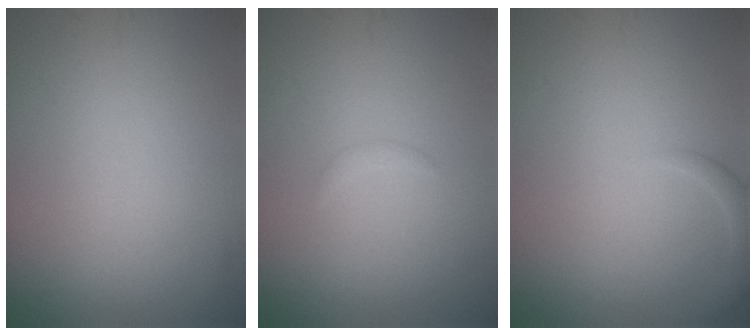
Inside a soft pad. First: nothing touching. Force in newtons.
{"total": 0.5, "press": 0.5, "slide": 0.1}
{"total": 1.5, "press": 1.5, "slide": 0.1}